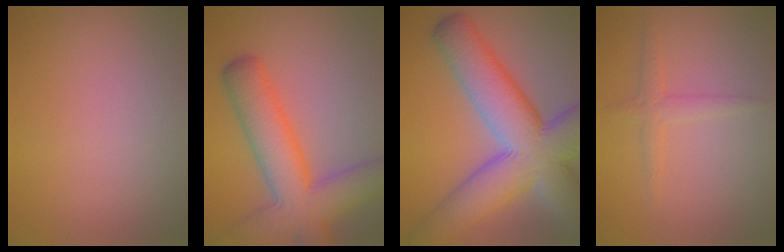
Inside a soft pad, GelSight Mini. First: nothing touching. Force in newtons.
{"total": 9.3, "press": 9.3, "slide": 0.7}
{"total": 13.0, "press": 13.0, "slide": 0.9}
{"total": 1.7, "press": 1.7, "slide": 0.0}